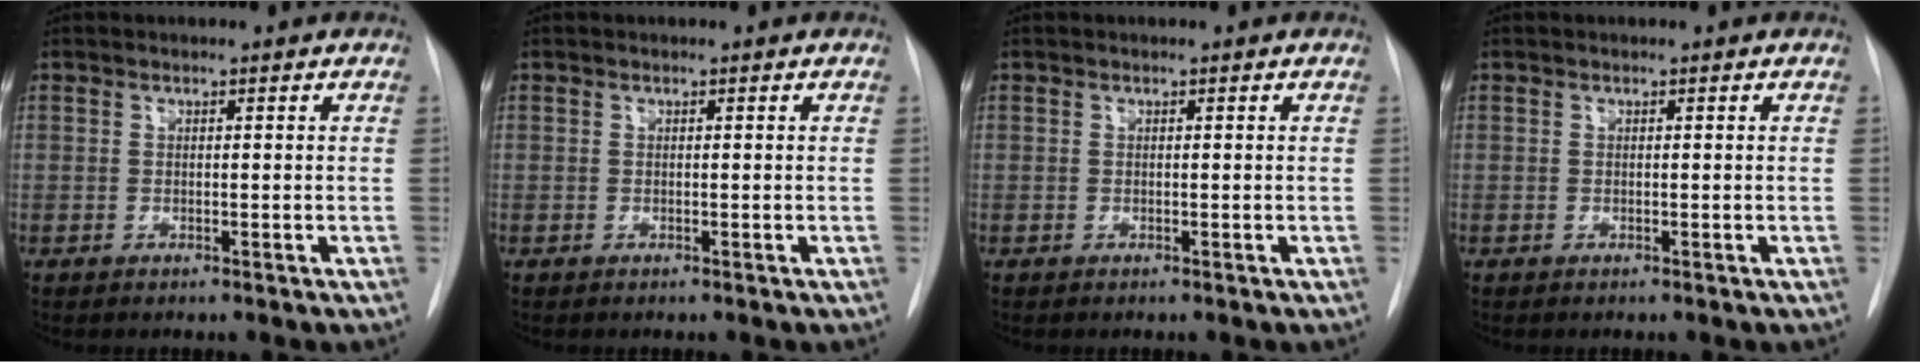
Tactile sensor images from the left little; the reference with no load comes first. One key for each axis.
{"total": 0.0}
{"total": 0.0}
{"total": 0.0}